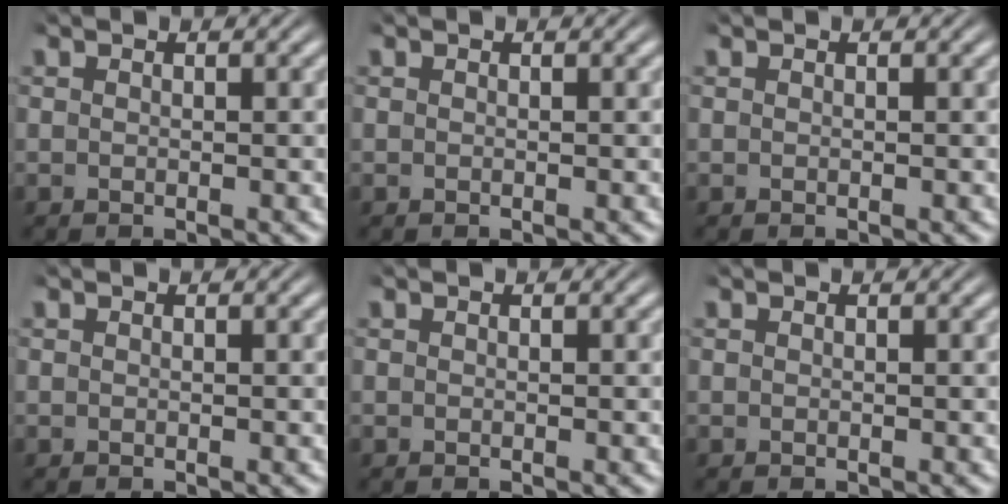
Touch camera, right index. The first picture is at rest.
{"total": 0.0}
{"total": 0.0}
{"total": 0.0}
{"total": 0.0}
{"total": 0.0}